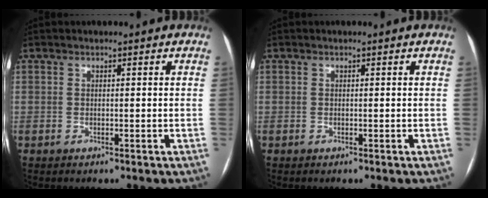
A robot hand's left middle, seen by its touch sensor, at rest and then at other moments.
{"total": 0.0}